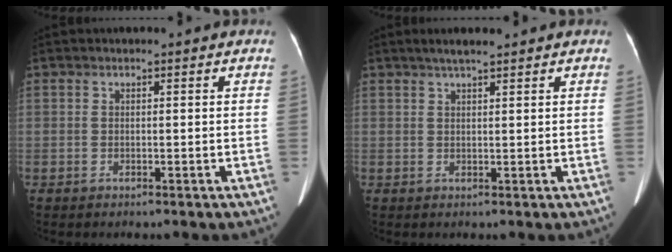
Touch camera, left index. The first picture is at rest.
{"total": 3.2, "force": [2.6, 0.2, 1.9], "torque": [-0.035, 0.011, 0.046]}